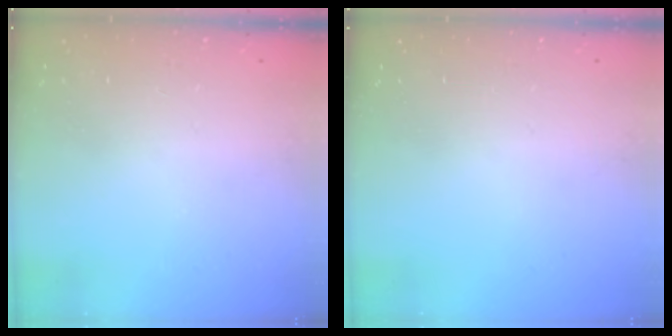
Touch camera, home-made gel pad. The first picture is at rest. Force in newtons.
{"total": 0.0}